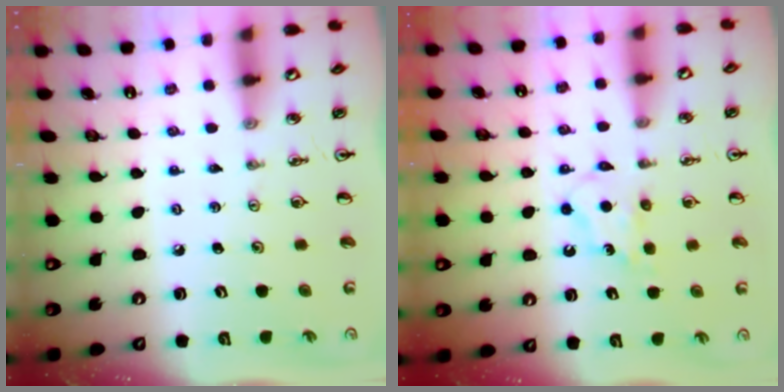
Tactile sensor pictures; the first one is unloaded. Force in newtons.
{"total": 5.5, "press": 5.5, "slide": 0.6}